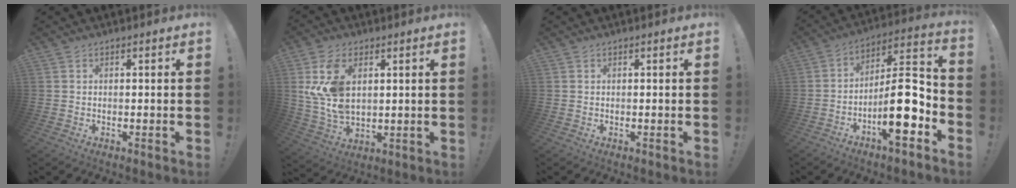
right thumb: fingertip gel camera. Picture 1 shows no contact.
{"total": 13.8, "force": [3.7, 9.0, 9.7], "torque": [-0.190, -0.011, 0.070]}
{"total": 0.0}
{"total": 16.2, "force": [-5.5, 4.9, 14.4], "torque": [-0.229, 0.033, -0.086]}